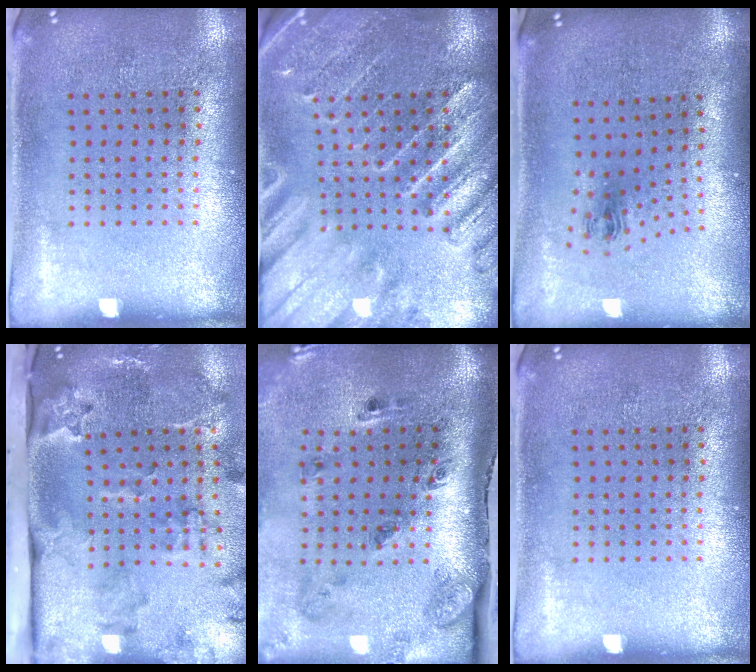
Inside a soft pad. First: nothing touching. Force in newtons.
{"total": 3.2, "press": 2.9, "slide": 1.2}
{"total": 1.0, "press": 0.5, "slide": 0.9}
{"total": 3.8, "press": 2.6, "slide": 2.8}
{"total": 3.2, "press": 2.1, "slide": 2.5}
{"total": 0.0}